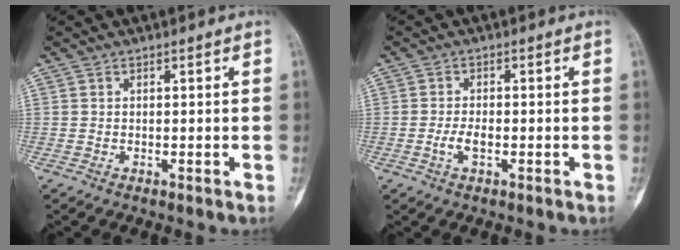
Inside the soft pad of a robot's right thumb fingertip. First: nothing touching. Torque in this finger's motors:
{"motor_torque": [0.36, 0.13, 0.61, -0.28, 0.10]}